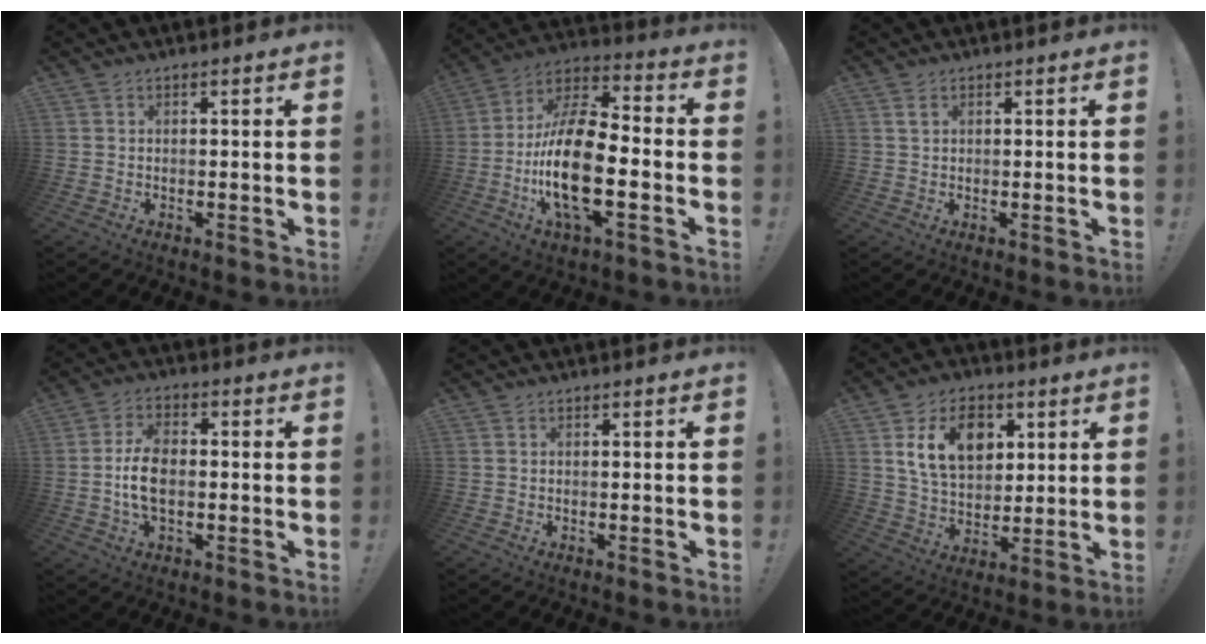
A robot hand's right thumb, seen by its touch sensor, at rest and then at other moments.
{"total": 21.4, "force": [-5.1, 9.2, 18.7], "torque": [-0.369, 0.021, -0.087]}
{"total": 1.5, "force": [0.8, 0.7, 1.0], "torque": [-0.008, -0.004, 0.012]}
{"total": 8.8, "force": [-1.1, 5.2, 7.0], "torque": [-0.126, 0.002, -0.022]}
{"total": 0.0}
{"total": 15.4, "force": [5.9, 11.1, 8.9], "torque": [-0.138, -0.010, 0.115]}